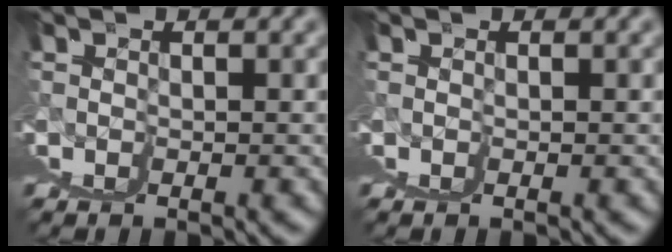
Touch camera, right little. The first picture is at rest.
{"total": 0.0}